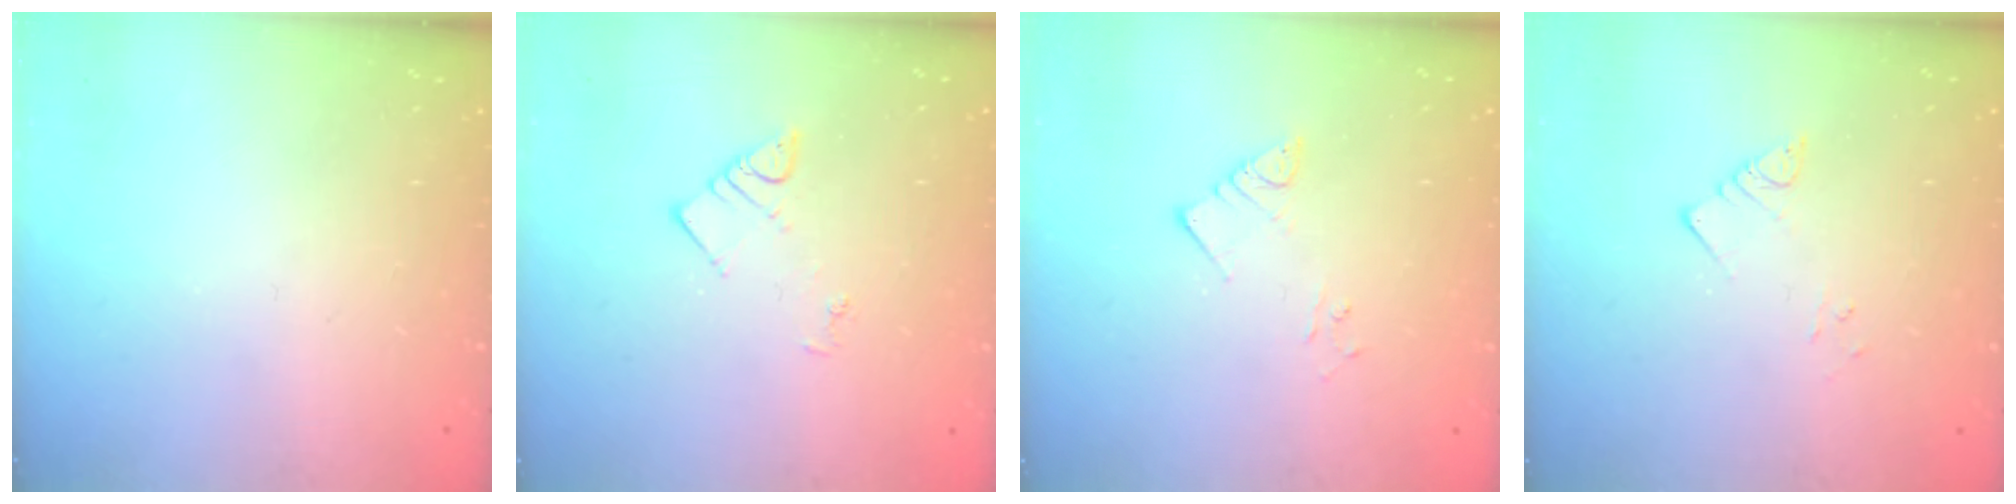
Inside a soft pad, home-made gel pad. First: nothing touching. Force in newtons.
{"total": 3.7, "press": 3.6, "slide": 0.4}
{"total": 3.7, "press": 3.7, "slide": 0.2}
{"total": 2.9, "press": 2.9, "slide": 0.4}